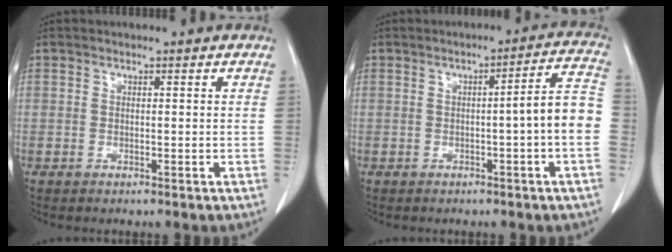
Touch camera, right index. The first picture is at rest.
{"total": 7.3, "force": [-1.2, -0.6, 7.1], "torque": [-0.088, 0.018, -0.021]}